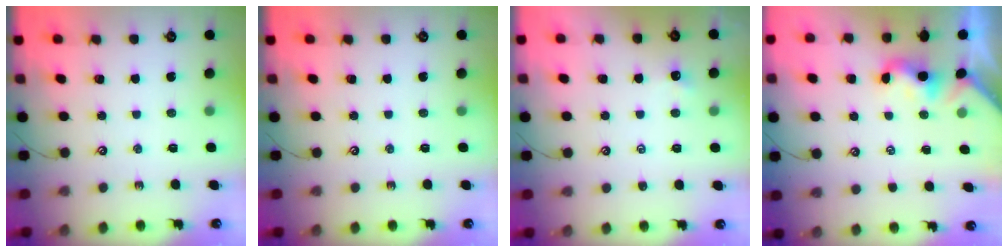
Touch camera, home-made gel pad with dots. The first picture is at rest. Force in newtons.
{"total": 0.0}
{"total": 0.5, "press": 0.4, "slide": 0.3}
{"total": 1.9, "press": 1.9, "slide": 0.5}